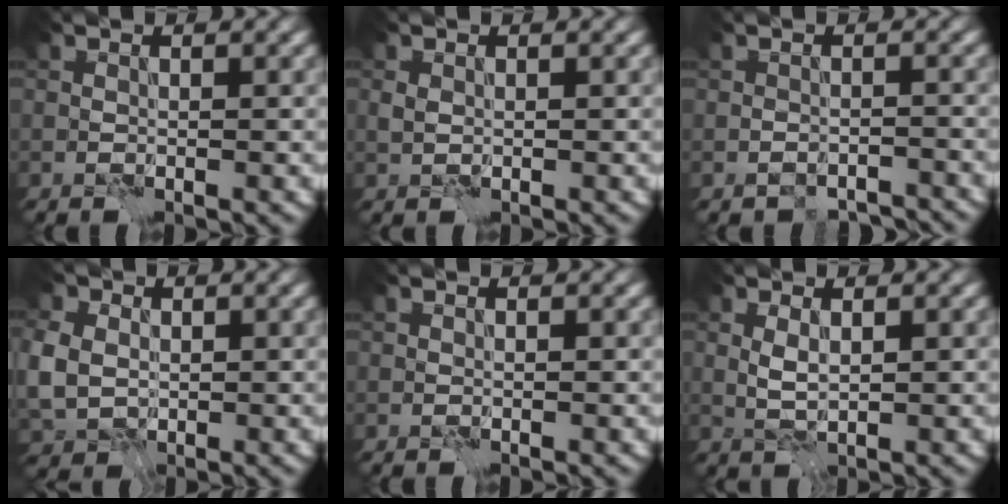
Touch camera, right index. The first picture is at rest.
{"total": 0.6, "force": [0.1, 0.5, 0.3], "torque": [-0.006, -0.002, 0.004]}
{"total": 3.7, "force": [-3.5, 1.1, 0.3], "torque": [0.001, -0.001, -0.046]}
{"total": 4.9, "force": [0.3, 4.1, 2.7], "torque": [-0.083, 0.000, 0.006]}
{"total": 0.0}
{"total": 1.1, "force": [0.5, 0.3, 0.9], "torque": [-0.023, 0.000, 0.014]}